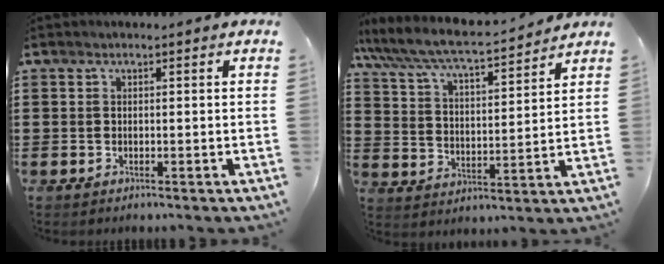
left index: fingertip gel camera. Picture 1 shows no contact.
{"total": 6.6, "force": [6.0, 0.4, 2.6], "torque": [-0.077, -0.041, 0.098]}